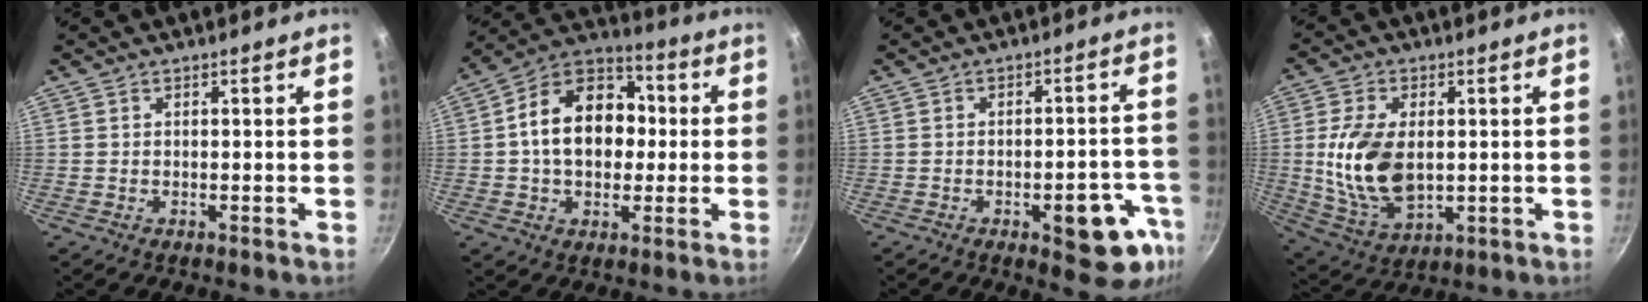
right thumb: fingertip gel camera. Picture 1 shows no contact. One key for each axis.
{"total": 17.2, "fx": 0.7, "fy": 12.4, "fz": 11.8, "tx": -0.159, "ty": 0.033, "tz": -0.006}
{"total": 12.2, "fx": -5.1, "fy": 5.1, "fz": 9.8, "tx": -0.065, "ty": 0.030, "tz": -0.060}
{"total": 14.4, "fx": 0.7, "fy": 8.7, "fz": 11.5, "tx": -0.207, "ty": -0.013, "tz": 0.023}